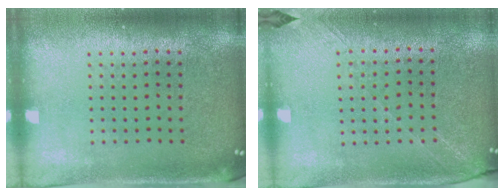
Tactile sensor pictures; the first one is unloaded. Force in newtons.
{"total": 1.3, "press": 1.2, "slide": 0.4}